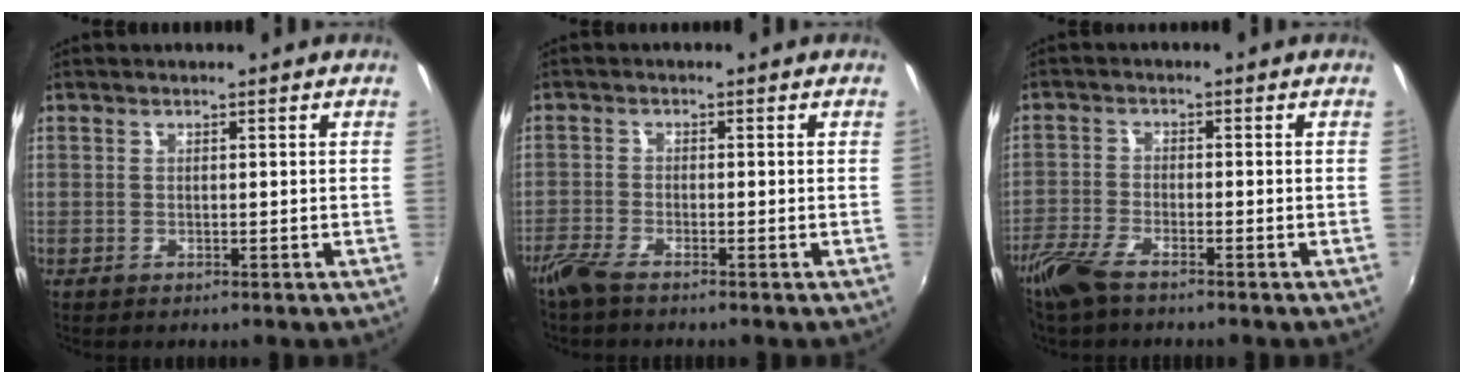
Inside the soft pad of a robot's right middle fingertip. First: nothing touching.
{"total": 3.7, "force": [-3.2, 0.5, 1.9], "torque": [-0.055, -0.010, -0.067]}
{"total": 6.1, "force": [-4.8, 1.6, 3.5], "torque": [-0.093, -0.012, -0.100]}